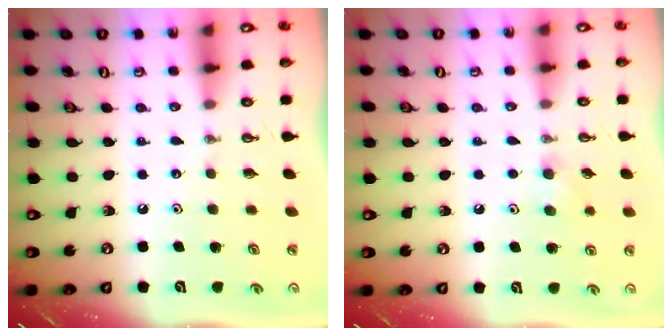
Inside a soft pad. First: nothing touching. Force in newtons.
{"total": 5.8, "press": 5.4, "slide": 2.3}